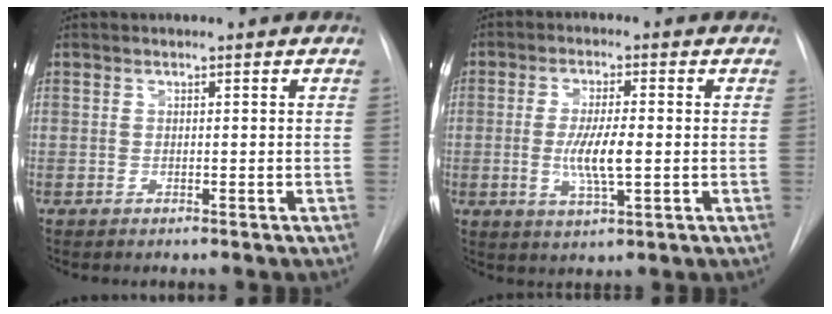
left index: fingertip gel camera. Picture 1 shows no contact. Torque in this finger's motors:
{"motor_torque": [0.91, 0.08, 0.30, 0.11]}